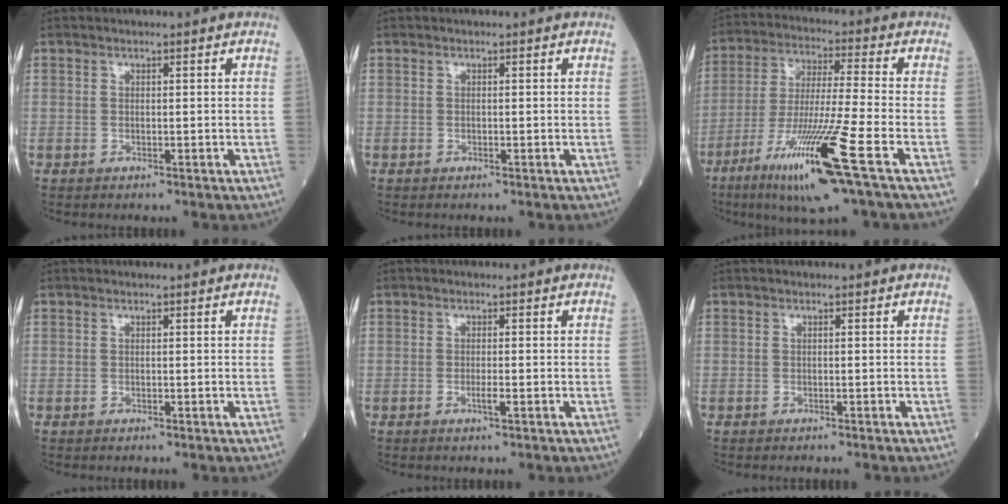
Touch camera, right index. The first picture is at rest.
{"total": 0.0}
{"total": 15.6, "force": [-7.6, -0.7, 13.6], "torque": [-0.278, -0.038, -0.137]}
{"total": 0.0}
{"total": 1.2, "force": [-0.5, 0.0, 1.1], "torque": [-0.024, -0.001, -0.006]}
{"total": 0.8, "force": [-0.7, 0.0, 0.4], "torque": [-0.004, 0.001, -0.010]}